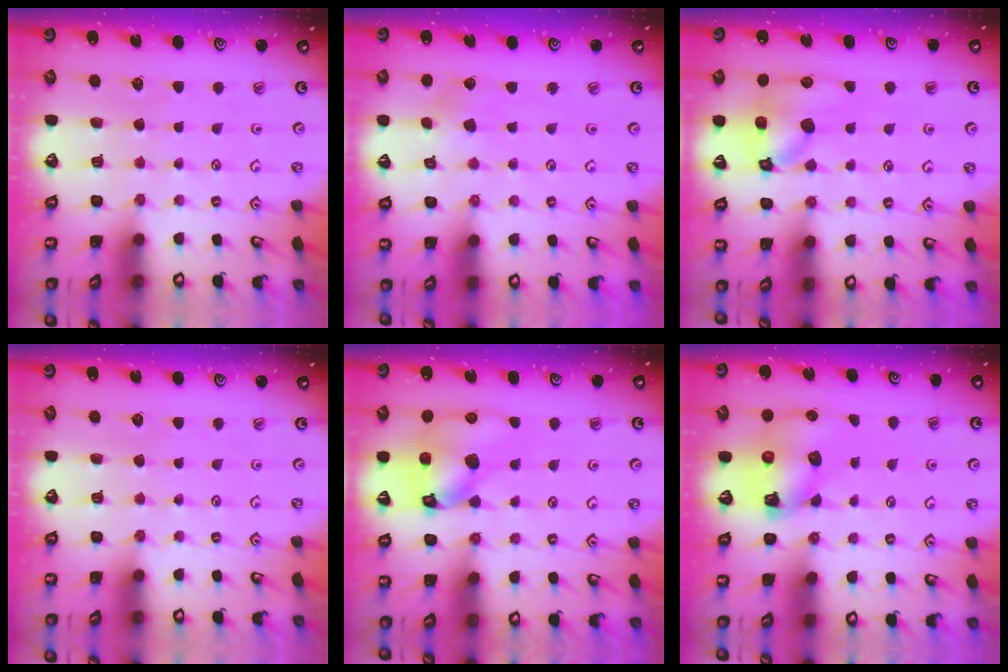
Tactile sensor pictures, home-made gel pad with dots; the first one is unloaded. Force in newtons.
{"total": 3.4, "press": 3.3, "slide": 0.4}
{"total": 12.4, "press": 12.3, "slide": 1.7}
{"total": 0.0}
{"total": 14.1, "press": 13.9, "slide": 2.1}
{"total": 8.8, "press": 8.6, "slide": 1.5}